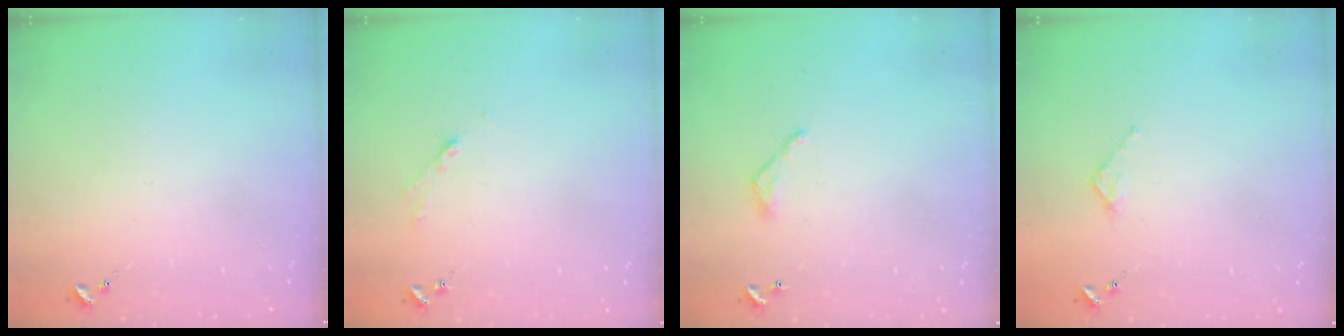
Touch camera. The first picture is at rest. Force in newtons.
{"total": 2.7, "press": 2.7, "slide": 0.4}
{"total": 4.1, "press": 4.1, "slide": 0.3}
{"total": 2.4, "press": 2.3, "slide": 0.3}